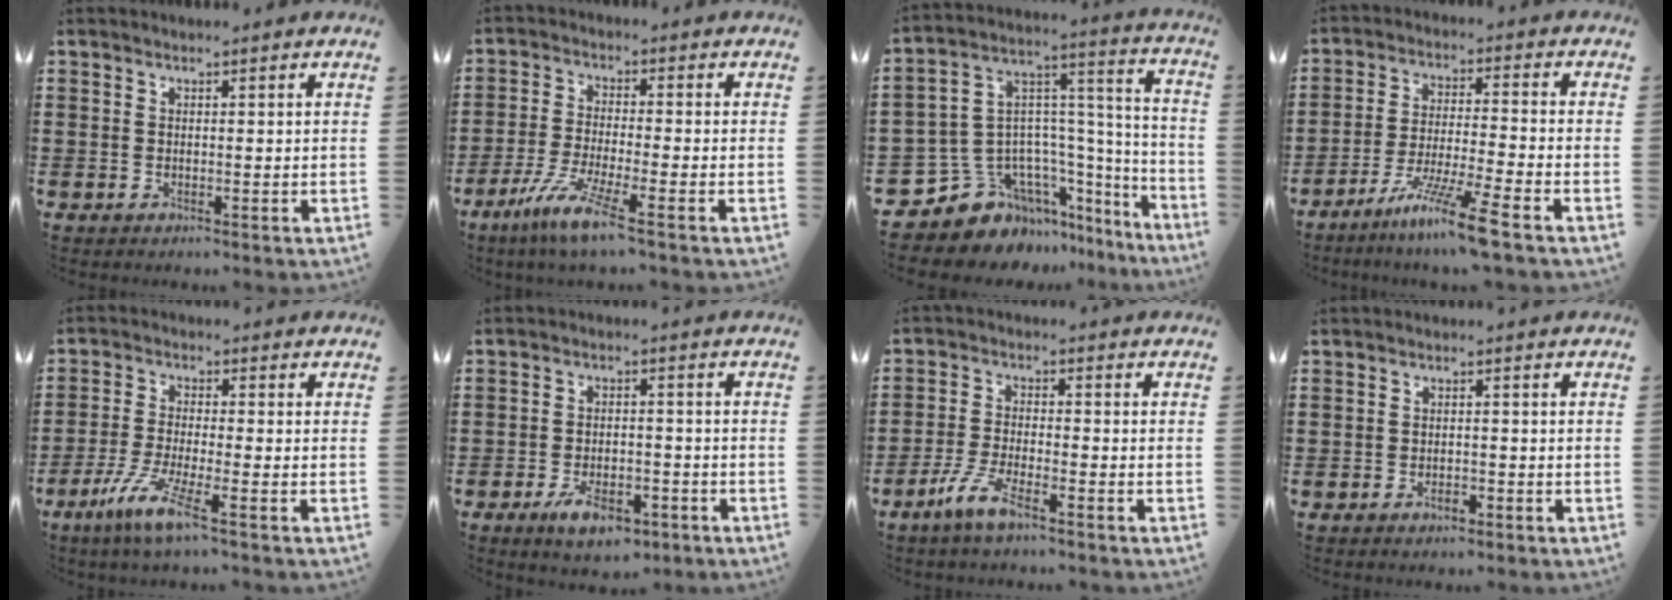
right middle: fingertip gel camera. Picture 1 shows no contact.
{"total": 6.9, "force": [-4.6, 0.2, 5.1], "torque": [-0.109, -0.014, -0.087]}
{"total": 9.8, "force": [-7.1, 6.4, 1.9], "torque": [-0.071, -0.008, -0.134]}
{"total": 9.5, "force": [-7.1, -0.5, 6.2], "torque": [-0.118, -0.010, -0.135]}
{"total": 6.8, "force": [-4.1, 0.7, 5.4], "torque": [-0.120, -0.016, -0.078]}
{"total": 5.7, "force": [-3.6, 2.3, 3.8], "torque": [-0.069, 0.006, -0.063]}
{"total": 5.5, "force": [-3.8, 0.9, 3.9], "torque": [-0.096, -0.008, -0.075]}
{"total": 1.6, "force": [-1.1, 0.7, 0.9], "torque": [-0.020, -0.001, -0.021]}